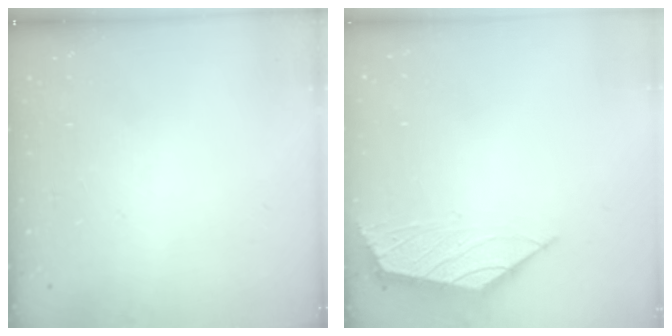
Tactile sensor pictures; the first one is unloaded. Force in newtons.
{"total": 2.2, "press": 2.2, "slide": 0.5}